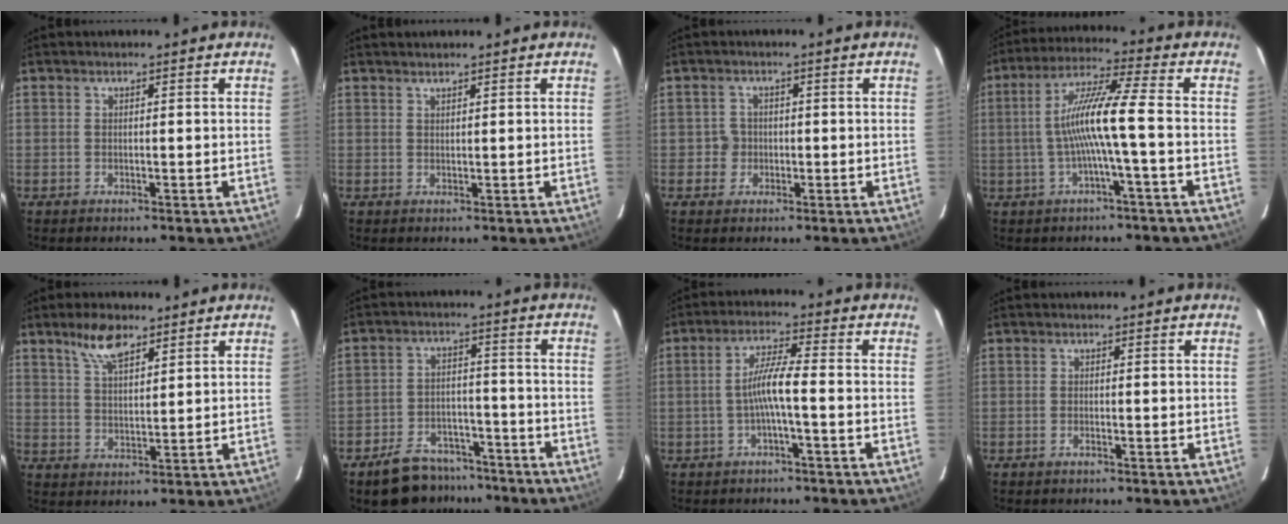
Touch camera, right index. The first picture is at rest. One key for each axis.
{"total": 1.0, "fx": 0.9, "fy": -0.4, "fz": 0.3, "tx": -0.006, "ty": 0.000, "tz": 0.017}
{"total": 2.6, "fx": -0.6, "fy": 2.5, "fz": -0.1, "tx": 0.006, "ty": 0.013, "tz": -0.009}
{"total": 10.0, "fx": -1.7, "fy": -1.2, "fz": 9.8, "tx": -0.194, "ty": 0.010, "tz": -0.028}
{"total": 6.5, "fx": 4.6, "fy": 2.1, "fz": 4.1, "tx": -0.073, "ty": 0.004, "tz": 0.089}
{"total": 11.3, "fx": -8.9, "fy": 6.0, "fz": 3.4, "tx": -0.083, "ty": 0.020, "tz": -0.118}
{"total": 5.2, "fx": -1.6, "fy": -0.6, "fz": 4.9, "tx": -0.102, "ty": 0.006, "tz": -0.028}
{"total": 0.6, "fx": -0.4, "fy": 0.0, "fz": 0.4, "tx": -0.008, "ty": 0.001, "tz": -0.009}